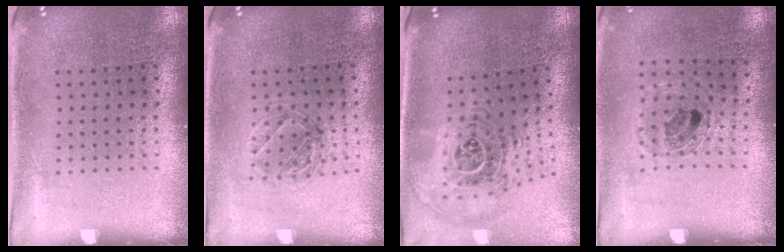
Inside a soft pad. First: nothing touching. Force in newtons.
{"total": 1.2, "press": 1.1, "slide": 0.5}
{"total": 1.7, "press": 1.4, "slide": 0.9}
{"total": 0.9, "press": 0.9, "slide": 0.2}